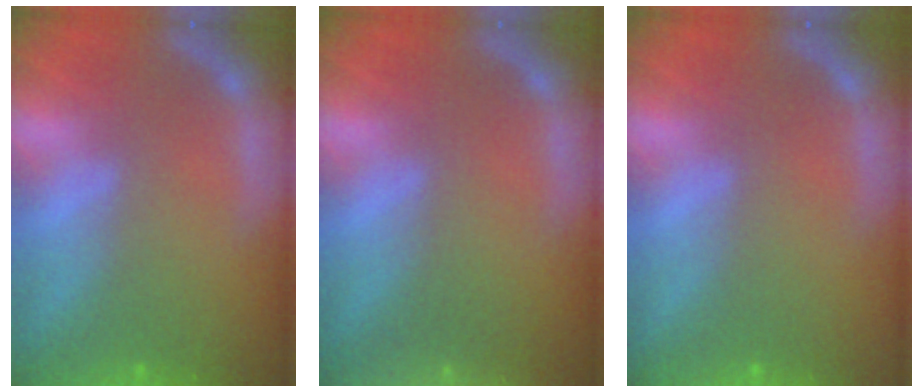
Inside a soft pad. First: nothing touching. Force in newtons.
{"total": 8.5}
{"total": 0.0}